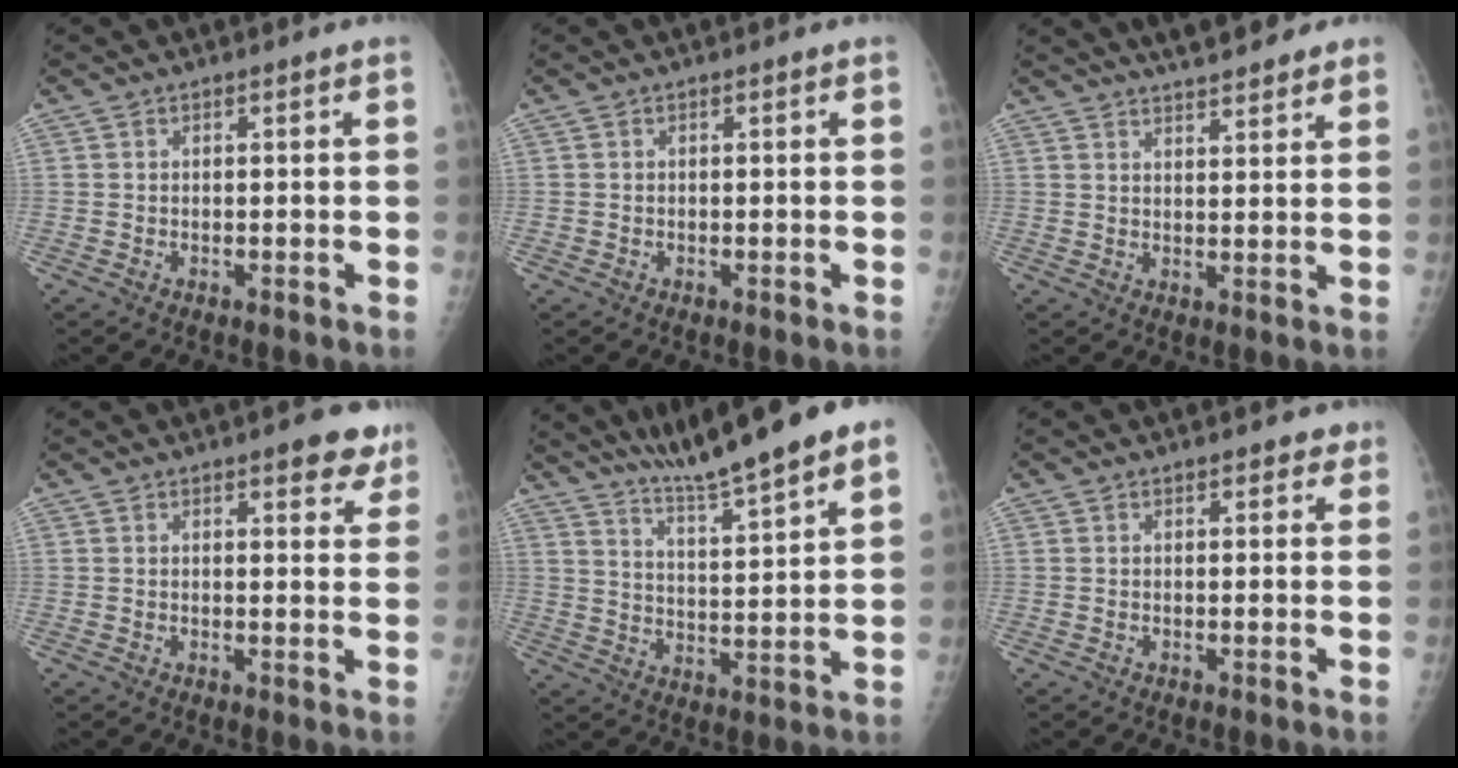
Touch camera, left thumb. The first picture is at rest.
{"total": 0.0}
{"total": 10.5, "force": [8.7, 2.7, 5.2], "torque": [-0.052, -0.019, 0.112]}
{"total": 6.3, "force": [4.2, 2.4, 4.1], "torque": [-0.019, -0.017, 0.046]}
{"total": 15.2, "force": [12.2, 0.7, 9.1], "torque": [-0.132, -0.057, 0.199]}
{"total": 2.3, "force": [1.7, 1.2, 1.0], "torque": [0.009, -0.004, 0.014]}